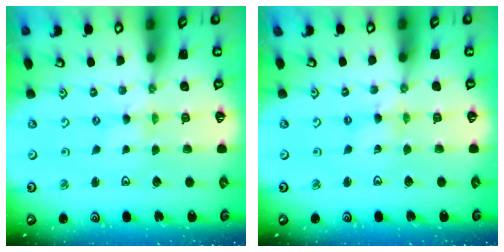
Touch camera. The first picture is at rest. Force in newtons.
{"total": 1.6, "press": 1.6, "slide": 0.3}